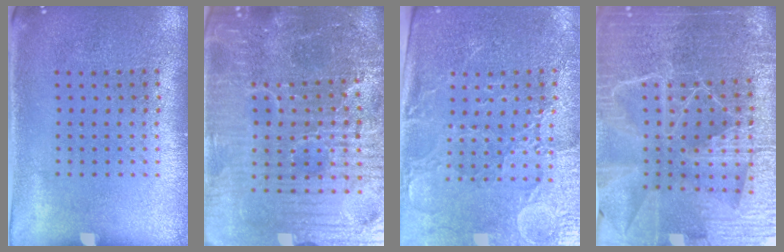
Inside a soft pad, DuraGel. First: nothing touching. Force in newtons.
{"total": 7.3, "press": 6.5, "slide": 3.2}
{"total": 3.5, "press": 3.3, "slide": 1.1}
{"total": 6.2, "press": 5.4, "slide": 3.1}